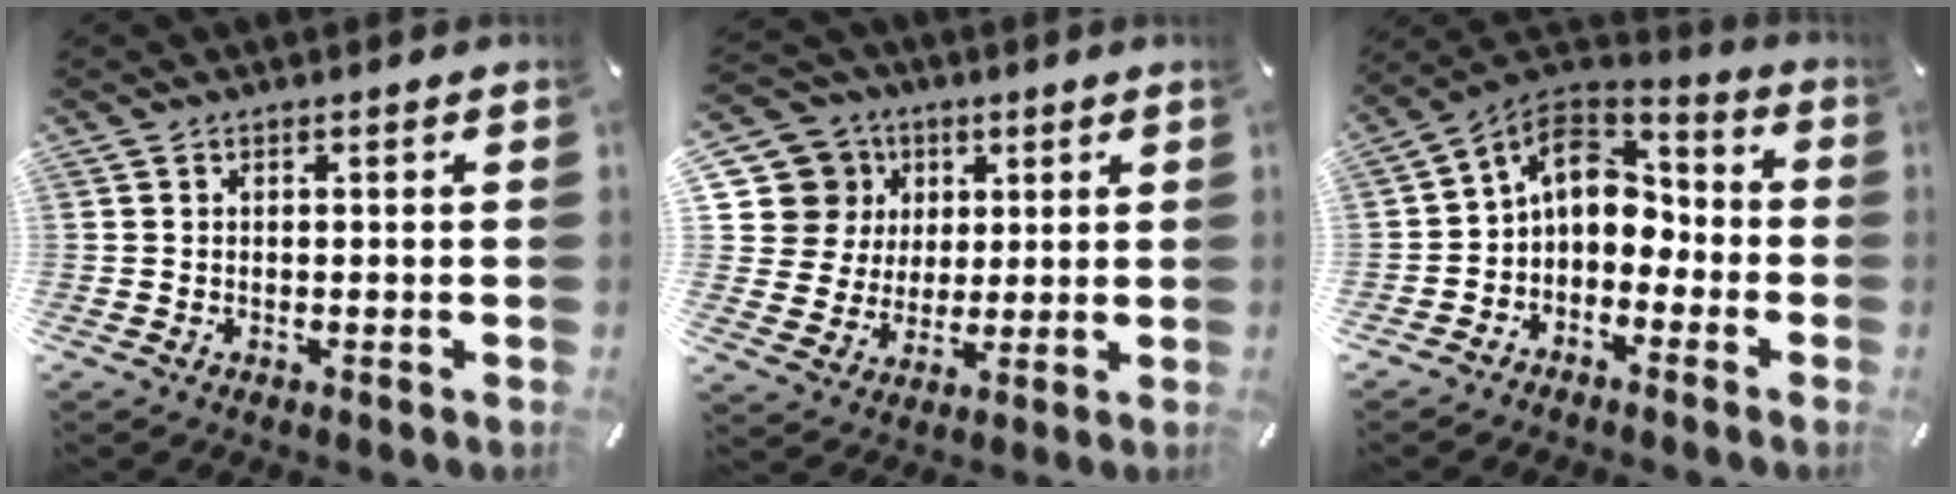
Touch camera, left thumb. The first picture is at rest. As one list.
[{"total": 13.8, "force": [4.6, 12.6, 3.4], "torque": [-0.081, -0.023, 0.092]}, {"total": 9.0, "force": [-0.3, 7.4, 5.0], "torque": [-0.084, 0.011, -0.005]}]